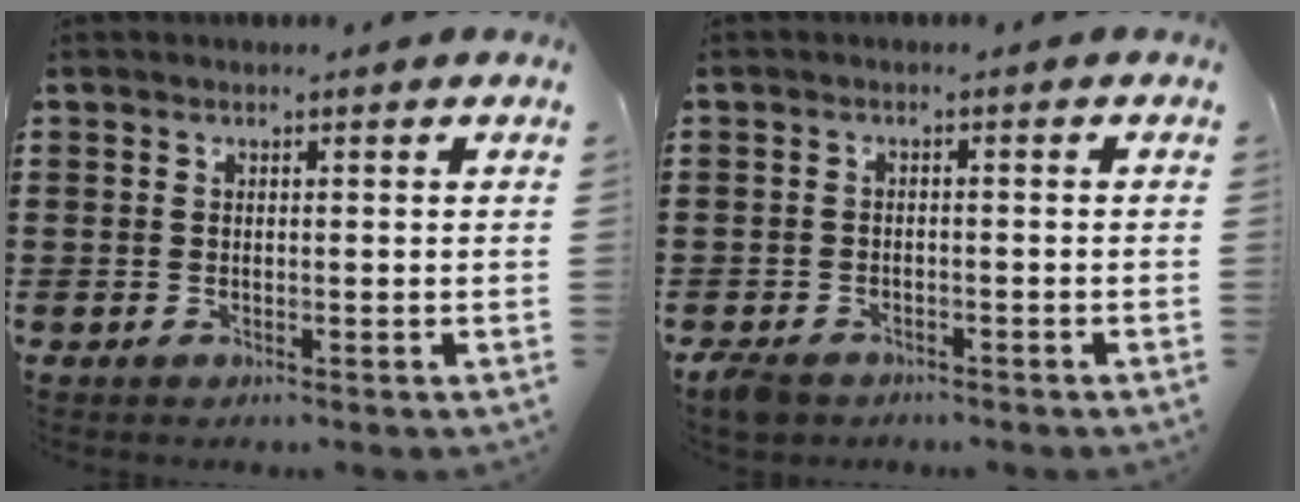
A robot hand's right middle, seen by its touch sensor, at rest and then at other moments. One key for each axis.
{"total": 2.1, "fx": -1.8, "fy": 0.9, "fz": 0.4, "tx": -0.019, "ty": 0.001, "tz": -0.041}